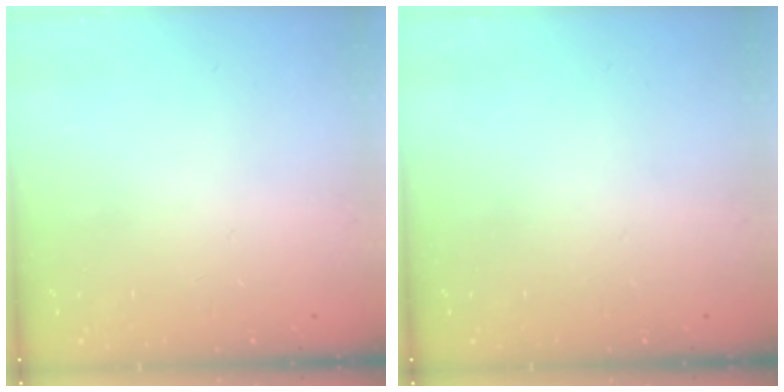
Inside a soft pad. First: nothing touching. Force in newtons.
{"total": 0.0}